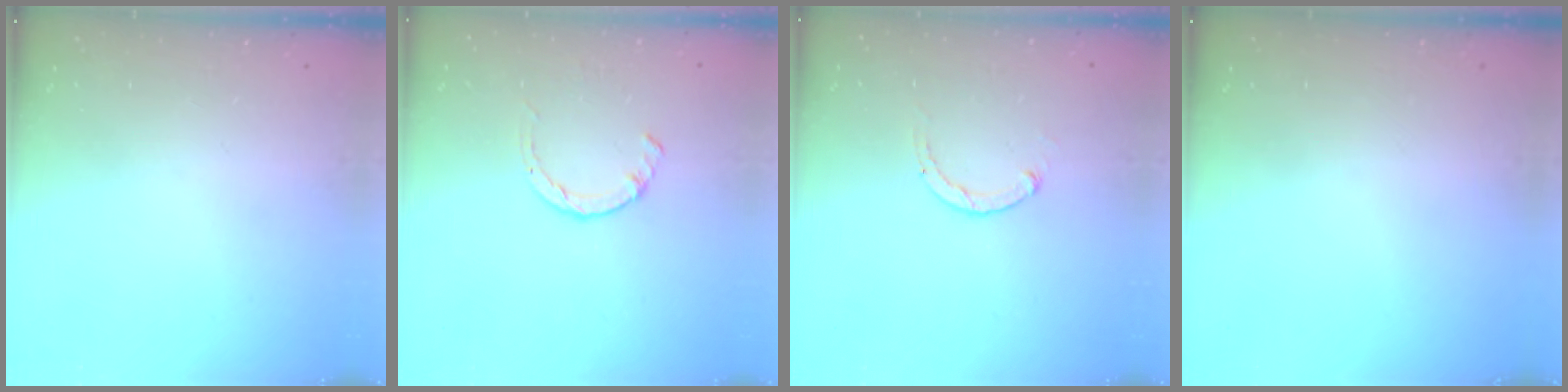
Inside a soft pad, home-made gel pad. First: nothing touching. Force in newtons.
{"total": 1.4, "press": 1.3, "slide": 0.3}
{"total": 1.8, "press": 1.7, "slide": 0.5}
{"total": 0.0}